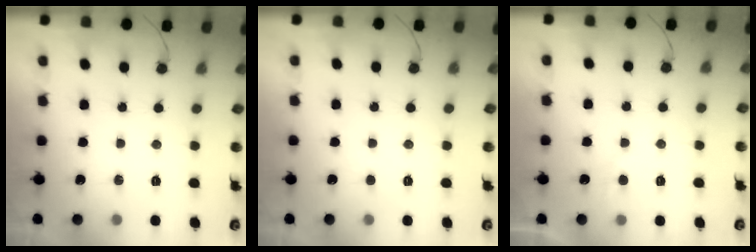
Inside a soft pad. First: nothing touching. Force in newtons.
{"total": 1.6, "press": 1.6, "slide": 0.1}
{"total": 1.4, "press": 1.4, "slide": 0.2}